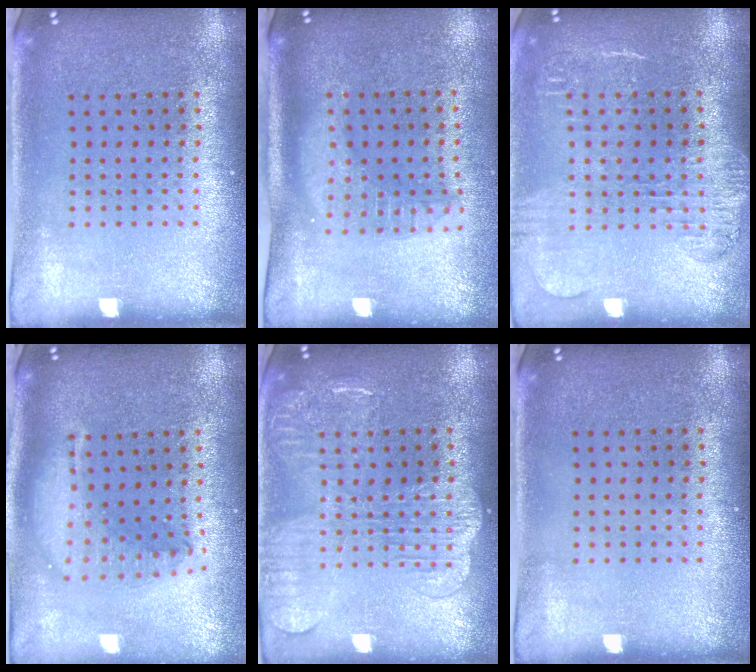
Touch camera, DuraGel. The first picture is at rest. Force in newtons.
{"total": 1.8, "press": 1.5, "slide": 1.0}
{"total": 1.7, "press": 1.5, "slide": 0.8}
{"total": 2.1, "press": 1.6, "slide": 1.3}
{"total": 3.7, "press": 3.6, "slide": 0.5}
{"total": 0.0}